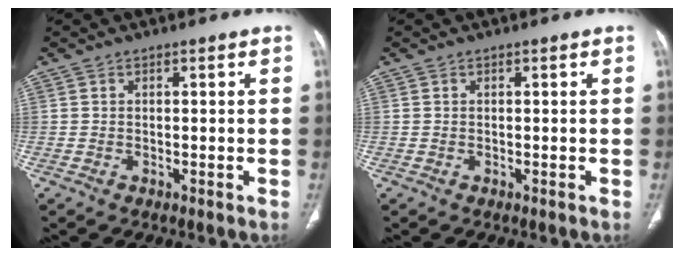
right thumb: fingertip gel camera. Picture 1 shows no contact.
{"total": 0.0}